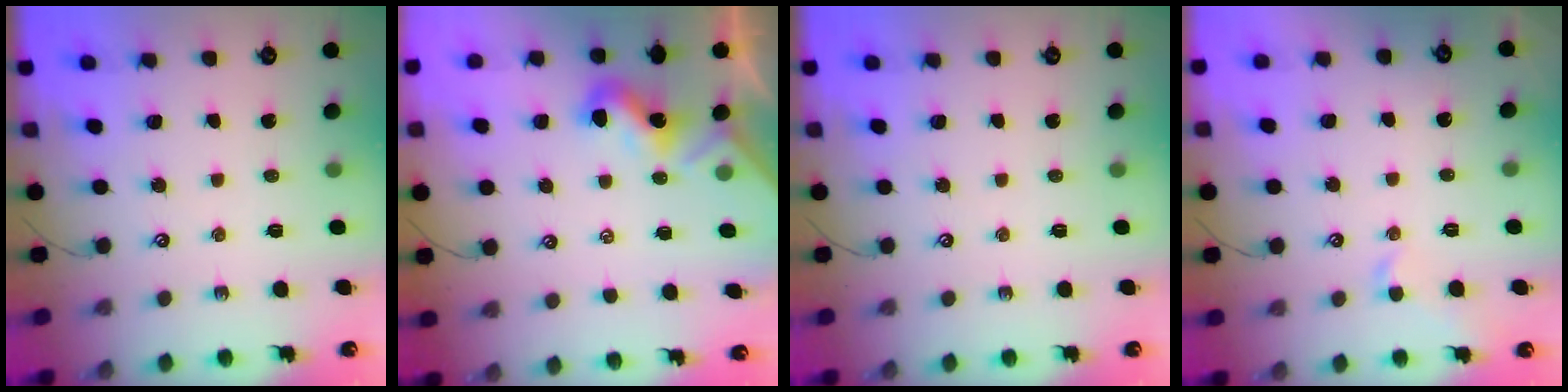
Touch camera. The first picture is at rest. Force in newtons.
{"total": 1.8, "press": 1.8, "slide": 0.5}
{"total": 0.0}
{"total": 0.6, "press": 0.2, "slide": 0.6}